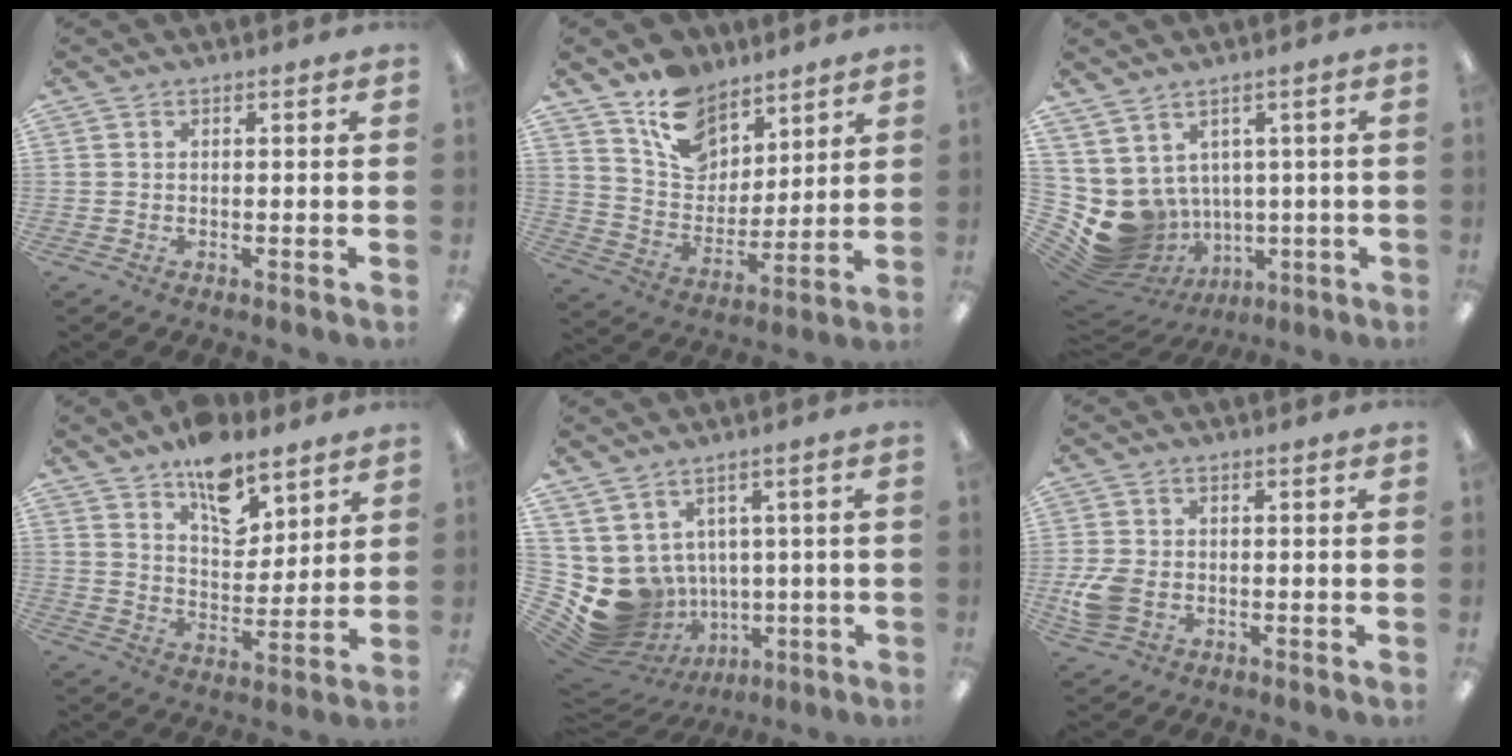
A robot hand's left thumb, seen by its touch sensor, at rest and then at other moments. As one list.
[{"total": 13.7, "force": [9.5, 8.7, 4.7], "torque": [-0.086, -0.059, 0.184]}, {"total": 7.9, "force": [0.4, 7.7, 1.8], "torque": [-0.087, -0.031, 0.026]}, {"total": 12.5, "force": [8.8, 6.3, 6.2], "torque": [-0.075, -0.054, 0.155]}, {"total": 9.2, "force": [0.0, 8.8, 2.7], "torque": [-0.098, -0.029, 0.019]}, {"total": 6.2, "force": [-1.7, 4.6, 3.9], "torque": [-0.078, 0.000, -0.031]}]